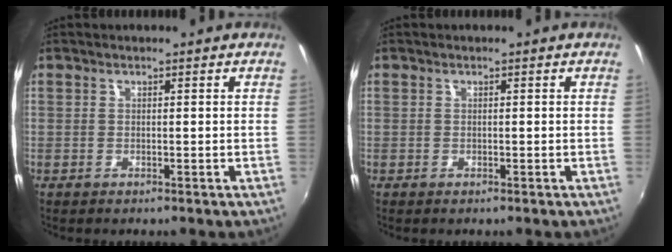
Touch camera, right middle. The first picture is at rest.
{"total": 0.0}